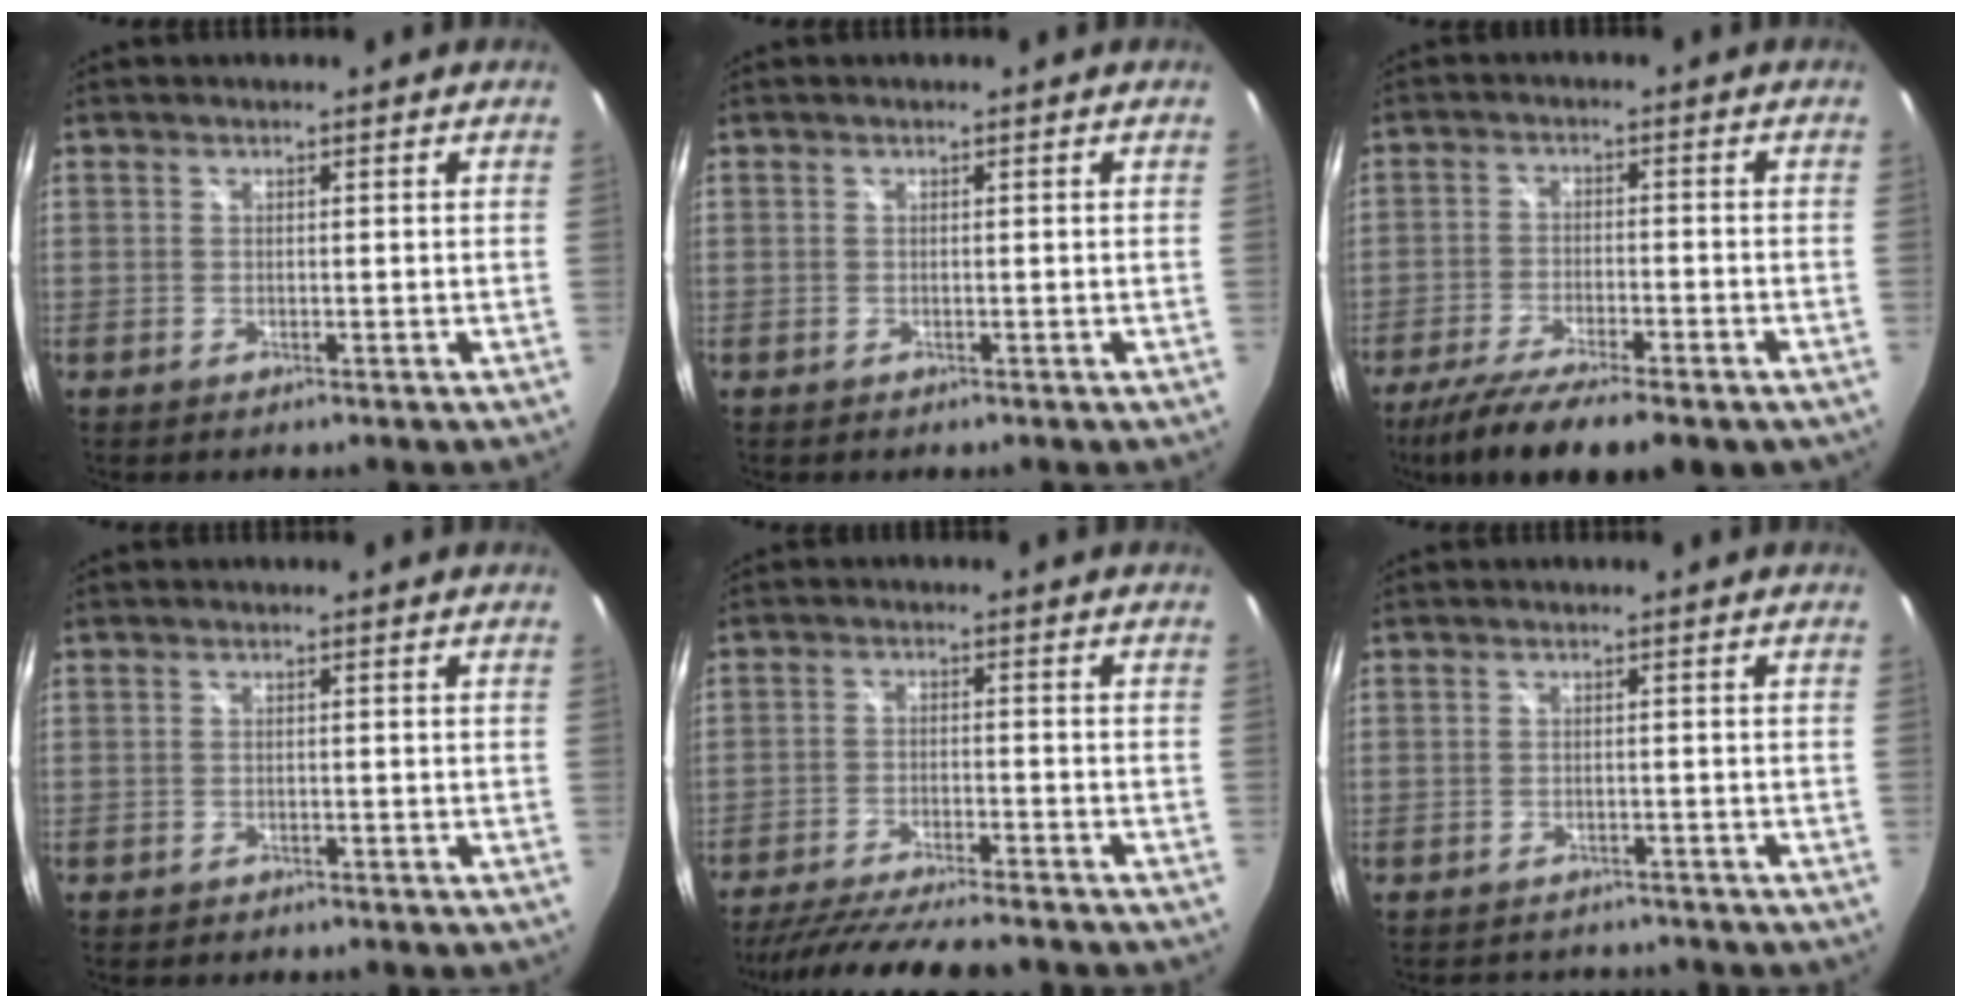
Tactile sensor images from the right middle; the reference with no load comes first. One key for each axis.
{"total": 0.0}
{"total": 14.7, "fx": -11.0, "fy": 3.5, "fz": 9.0, "tx": -0.177, "ty": -0.045, "tz": -0.177}
{"total": 0.8, "fx": -0.6, "fy": 0.5, "fz": 0.1, "tx": -0.006, "ty": -0.001, "tz": -0.009}
{"total": 16.3, "fx": -14.2, "fy": 2.2, "fz": 7.7, "tx": -0.150, "ty": -0.023, "tz": -0.222}
{"total": 4.7, "fx": -4.2, "fy": 1.9, "fz": 0.9, "tx": -0.018, "ty": -0.002, "tz": -0.057}